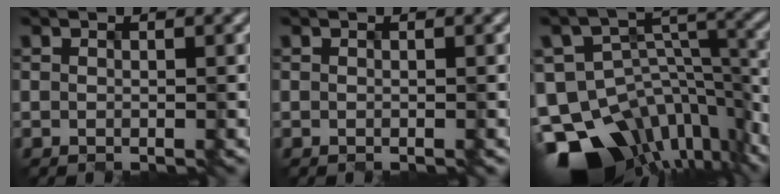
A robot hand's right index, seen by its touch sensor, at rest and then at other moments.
{"total": 0.0}
{"total": 13.4, "force": [-10.0, 6.8, 5.7], "torque": [-0.110, 0.015, -0.139]}